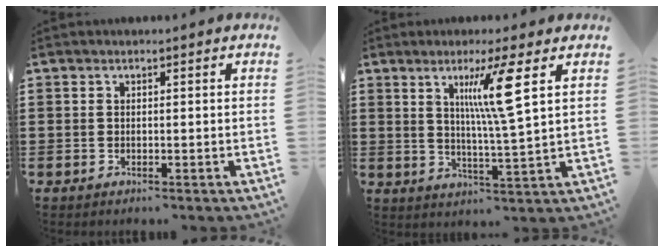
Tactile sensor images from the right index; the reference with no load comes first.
{"total": 8.5, "force": [3.5, -0.1, 7.7], "torque": [-0.152, -0.003, 0.051]}